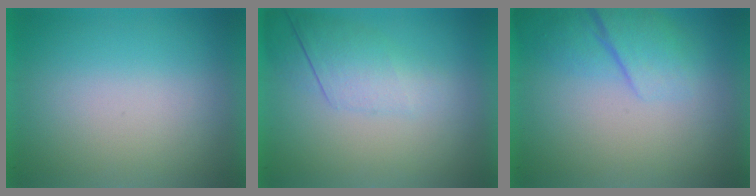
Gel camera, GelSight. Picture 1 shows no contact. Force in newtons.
{"total": 2.3}
{"total": 2.6}